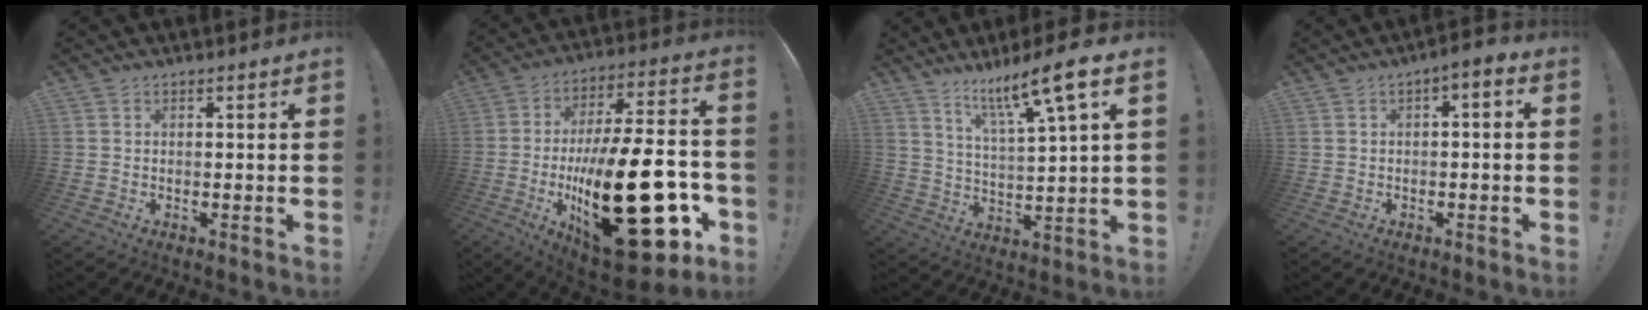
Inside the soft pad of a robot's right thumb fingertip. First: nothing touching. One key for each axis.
{"total": 36.1, "fx": -8.3, "fy": 14.1, "fz": 32.2, "tx": -0.521, "ty": 0.039, "tz": -0.107}
{"total": 13.0, "fx": 8.2, "fy": 0.8, "fz": 10.1, "tx": -0.163, "ty": -0.051, "tz": 0.122}
{"total": 3.1, "fx": -1.1, "fy": 1.0, "fz": 2.7, "tx": -0.038, "ty": 0.008, "tz": -0.022}